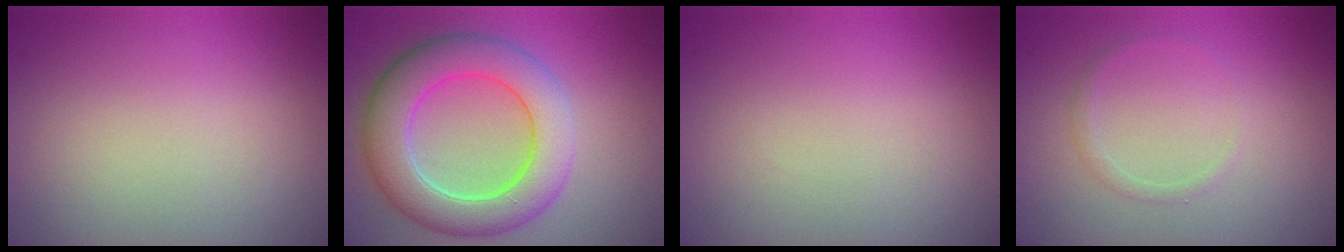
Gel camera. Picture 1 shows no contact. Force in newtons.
{"total": 7.6, "press": 7.6, "slide": 0.6}
{"total": 0.0}
{"total": 0.9, "press": 0.9, "slide": 0.0}